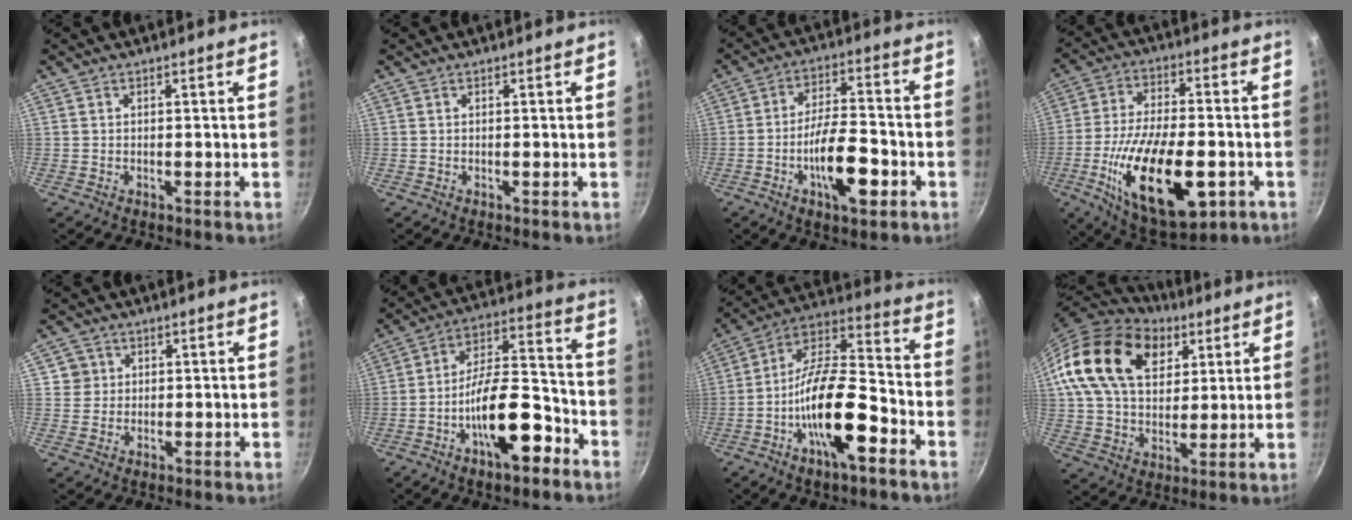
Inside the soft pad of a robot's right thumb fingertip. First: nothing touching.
{"total": 0.0}
{"total": 12.4, "force": [-4.6, 4.9, 10.4], "torque": [-0.163, 0.028, -0.079]}
{"total": 23.1, "force": [-6.9, 10.7, 19.3], "torque": [-0.324, 0.014, -0.106]}
{"total": 3.3, "force": [0.8, 3.2, 0.3], "torque": [0.020, 0.008, 0.009]}
{"total": 16.2, "force": [-7.6, 6.8, 12.5], "torque": [-0.171, 0.067, -0.124]}
{"total": 18.0, "force": [-7.3, 7.0, 14.9], "torque": [-0.244, 0.051, -0.140]}
{"total": 21.3, "force": [9.6, 14.0, 12.9], "torque": [-0.194, -0.016, 0.167]}